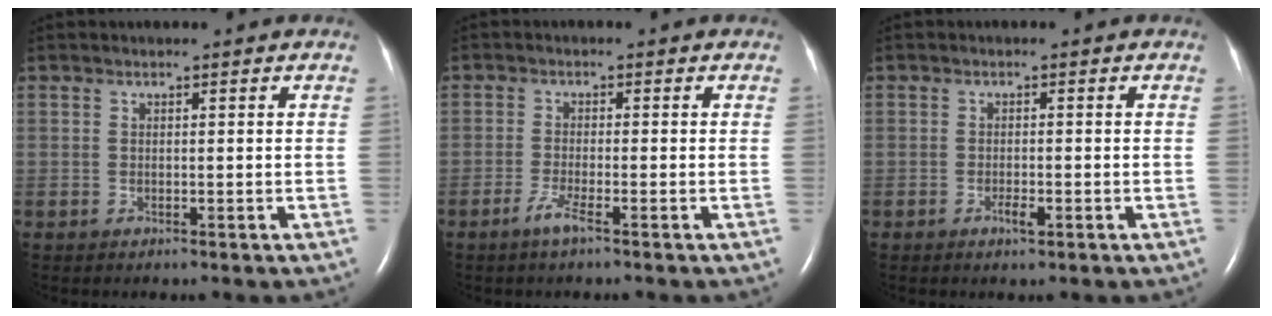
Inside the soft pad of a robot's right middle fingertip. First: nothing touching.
{"total": 2.5, "force": [-1.7, -0.2, 1.9], "torque": [-0.046, -0.006, -0.036]}
{"total": 1.5, "force": [-0.8, 0.4, 1.2], "torque": [-0.025, -0.001, -0.012]}